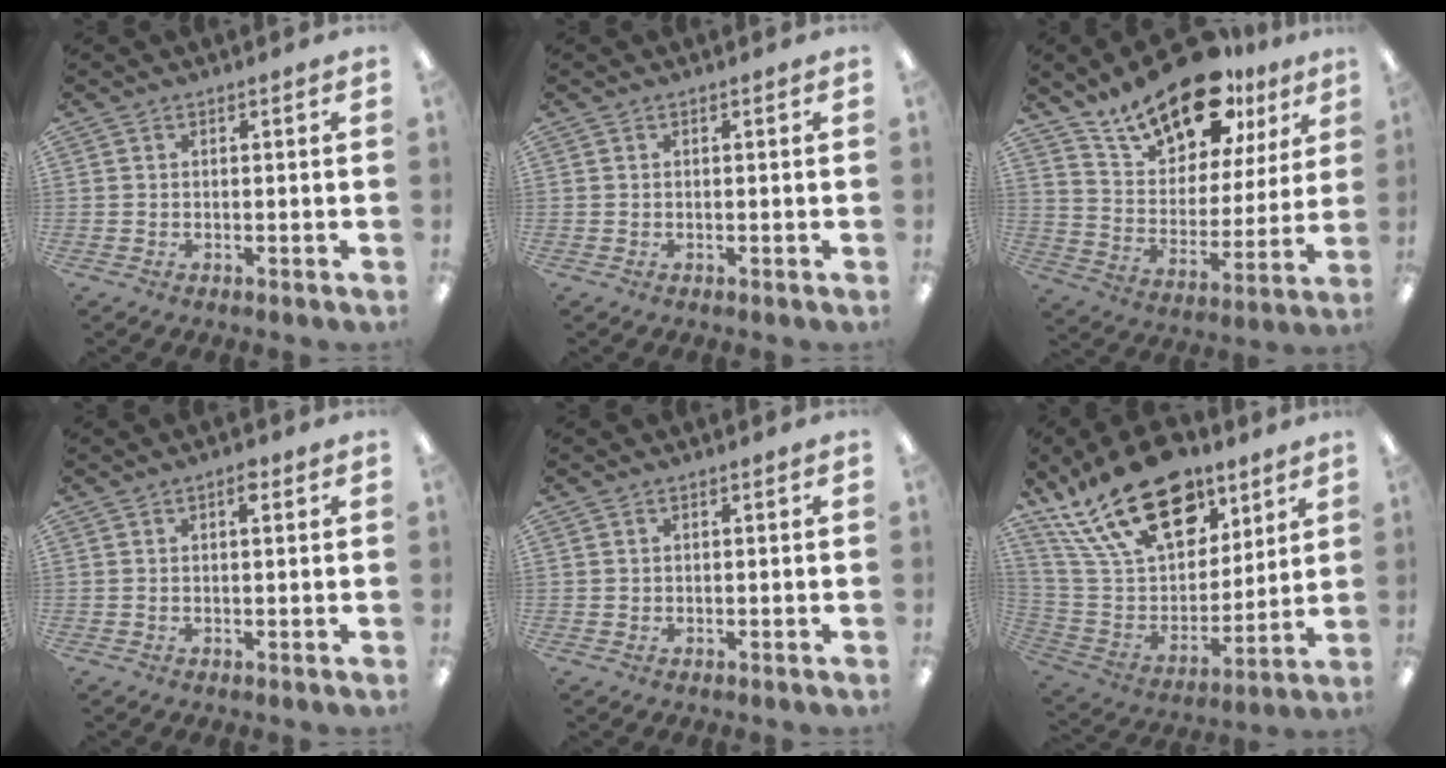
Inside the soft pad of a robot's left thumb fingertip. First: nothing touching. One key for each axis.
{"total": 0.0}
{"total": 19.7, "fx": 15.1, "fy": 8.6, "fz": 9.3, "tx": -0.161, "ty": -0.094, "tz": 0.265}
{"total": 2.5, "fx": 1.4, "fy": 0.9, "fz": 1.8, "tx": -0.024, "ty": -0.003, "tz": 0.019}
{"total": 0.6, "fx": 0.4, "fy": 0.5, "fz": 0.0, "tx": 0.000, "ty": 0.003, "tz": 0.007}
{"total": 25.5, "fx": 15.6, "fy": 13.8, "fz": 14.7, "tx": -0.273, "ty": -0.085, "tz": 0.276}